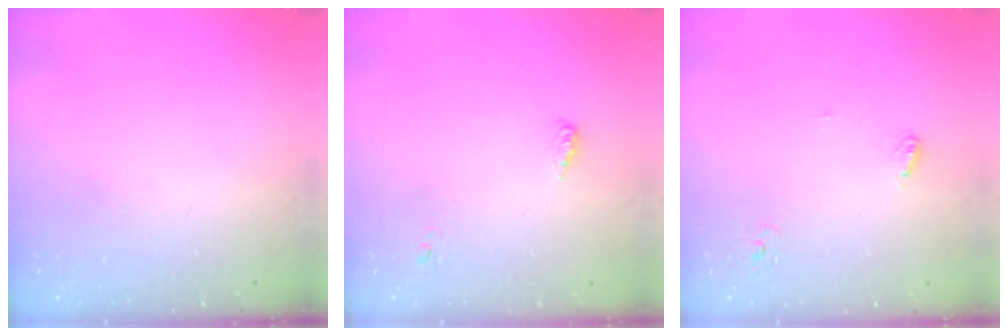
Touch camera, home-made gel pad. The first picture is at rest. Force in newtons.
{"total": 4.9, "press": 4.6, "slide": 1.5}
{"total": 4.2, "press": 4.2, "slide": 0.3}